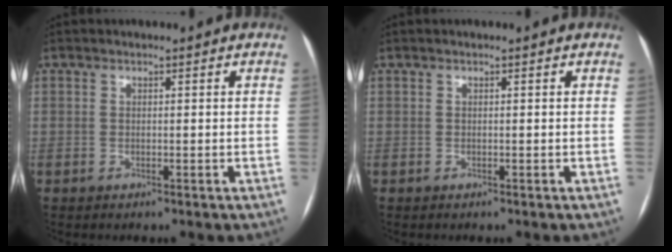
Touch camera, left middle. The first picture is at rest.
{"total": 0.0}